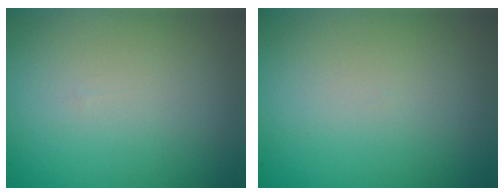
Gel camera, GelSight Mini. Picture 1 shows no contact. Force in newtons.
{"total": 0.0}